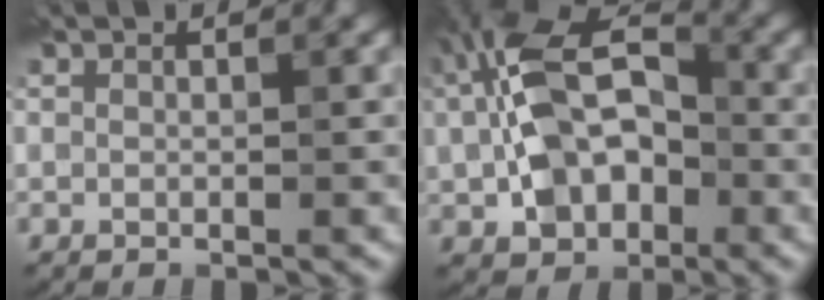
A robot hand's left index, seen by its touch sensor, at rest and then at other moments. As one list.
[{"total": 9.9, "force": [-0.4, 6.6, 7.3], "torque": [-0.146, 0.018, -0.019]}]